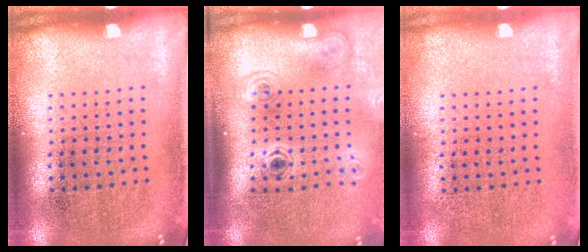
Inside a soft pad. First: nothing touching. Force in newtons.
{"total": 1.9, "press": 1.3, "slide": 1.4}
{"total": 0.0}